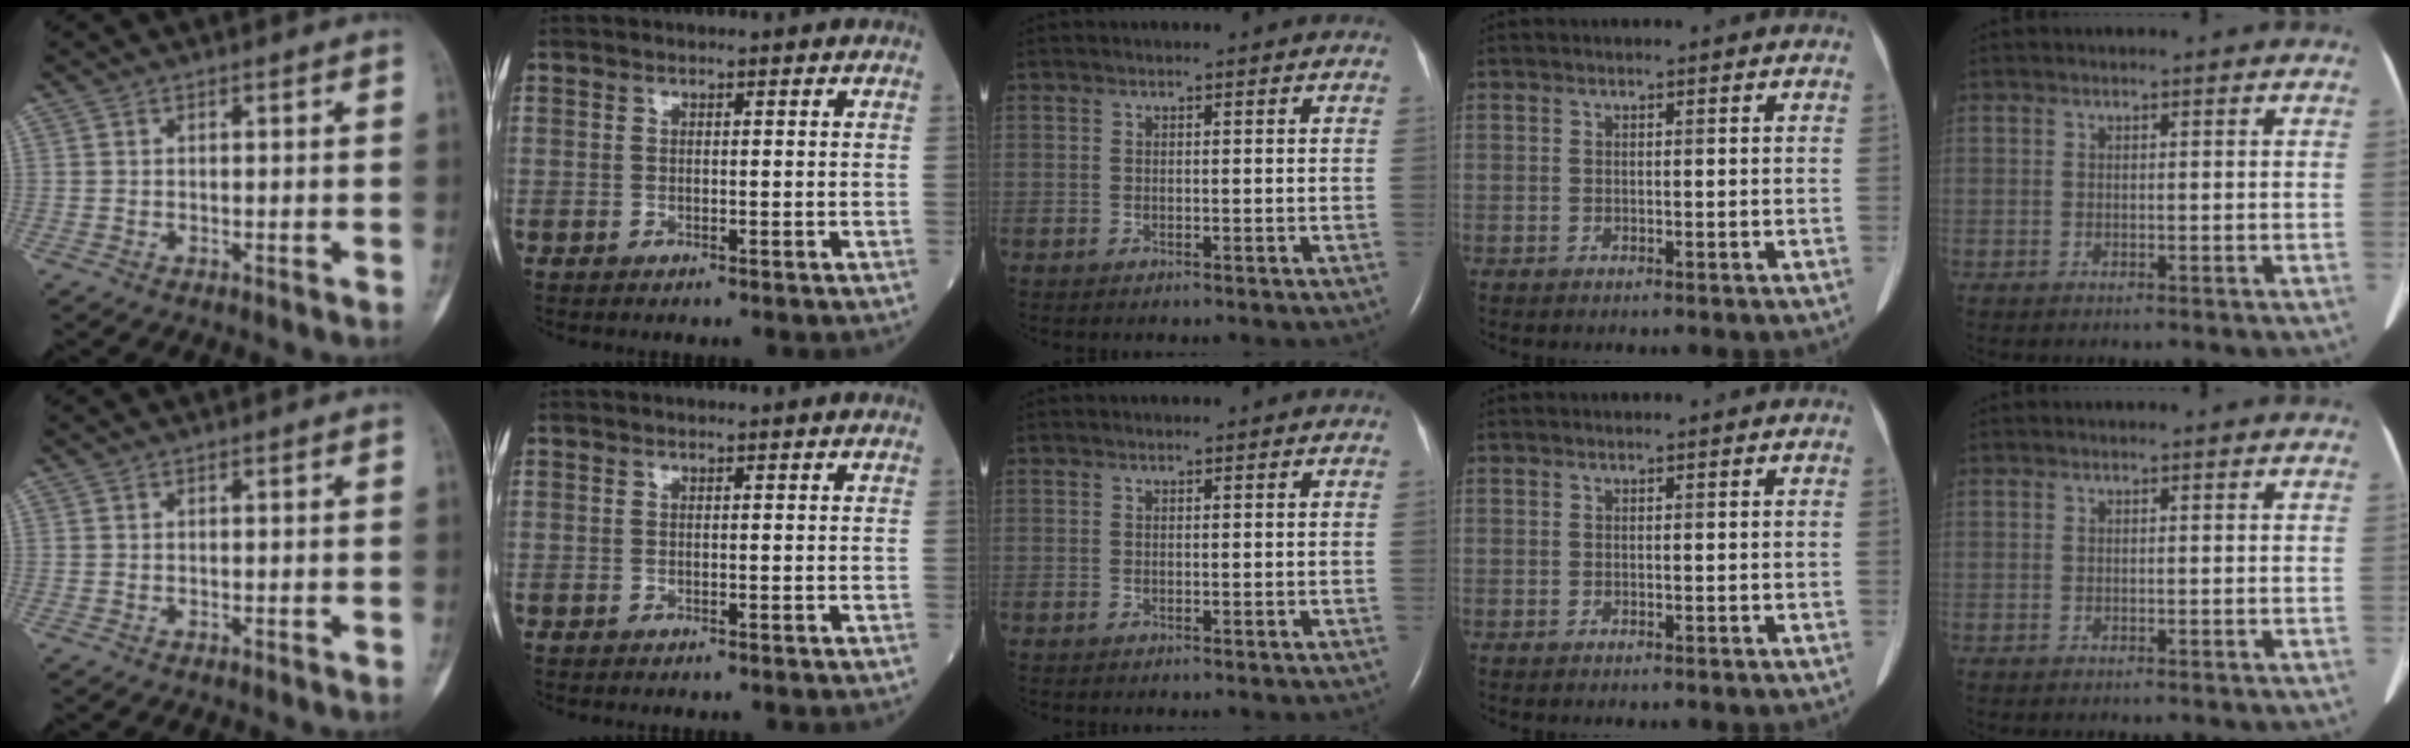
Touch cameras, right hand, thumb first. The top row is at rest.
{}